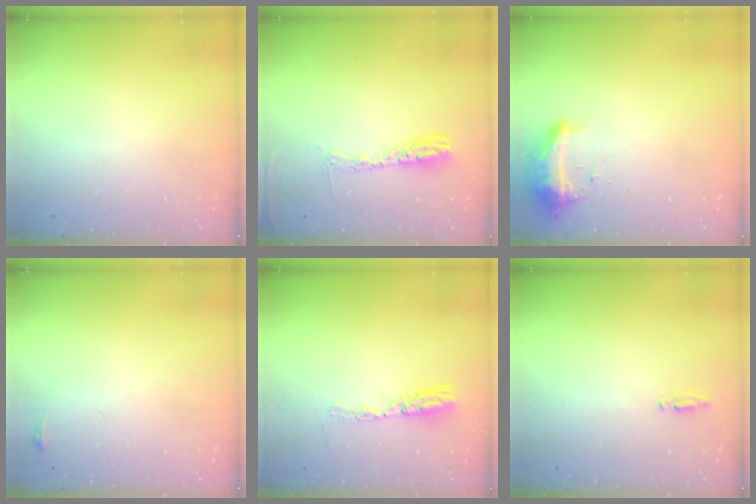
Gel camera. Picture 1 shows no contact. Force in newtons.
{"total": 8.8, "press": 8.8, "slide": 0.9}
{"total": 9.9, "press": 9.8, "slide": 1.0}
{"total": 2.8, "press": 2.1, "slide": 1.9}
{"total": 8.2, "press": 8.1, "slide": 0.7}
{"total": 15.9, "press": 4.3, "slide": 15.3}